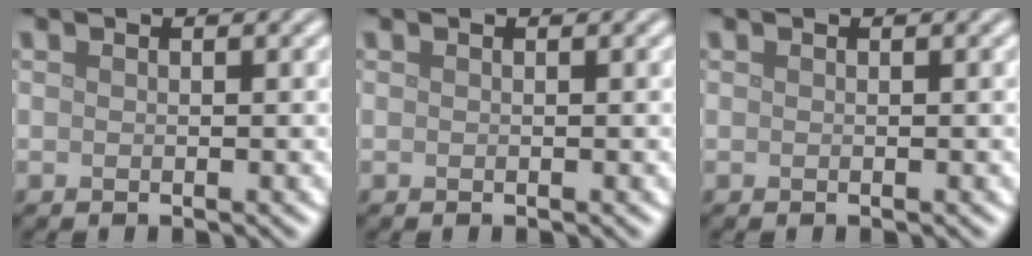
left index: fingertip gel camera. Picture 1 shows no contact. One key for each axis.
{"total": 0.0}
{"total": 0.0}